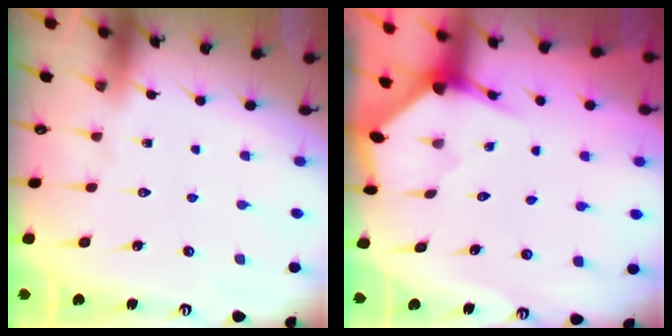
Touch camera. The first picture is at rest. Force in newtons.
{"total": 3.3, "press": 3.3, "slide": 0.1}